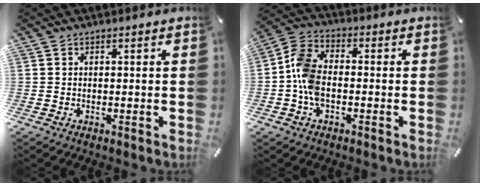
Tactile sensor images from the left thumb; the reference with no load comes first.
{"total": 8.2, "force": [-2.0, 5.3, 5.9], "torque": [-0.136, 0.012, -0.040]}